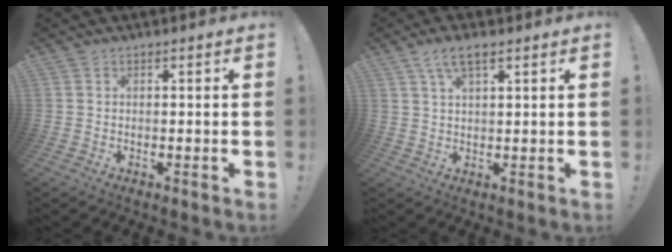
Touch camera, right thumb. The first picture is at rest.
{"total": 5.6, "force": [3.0, 1.8, 4.3], "torque": [-0.079, -0.003, 0.054]}